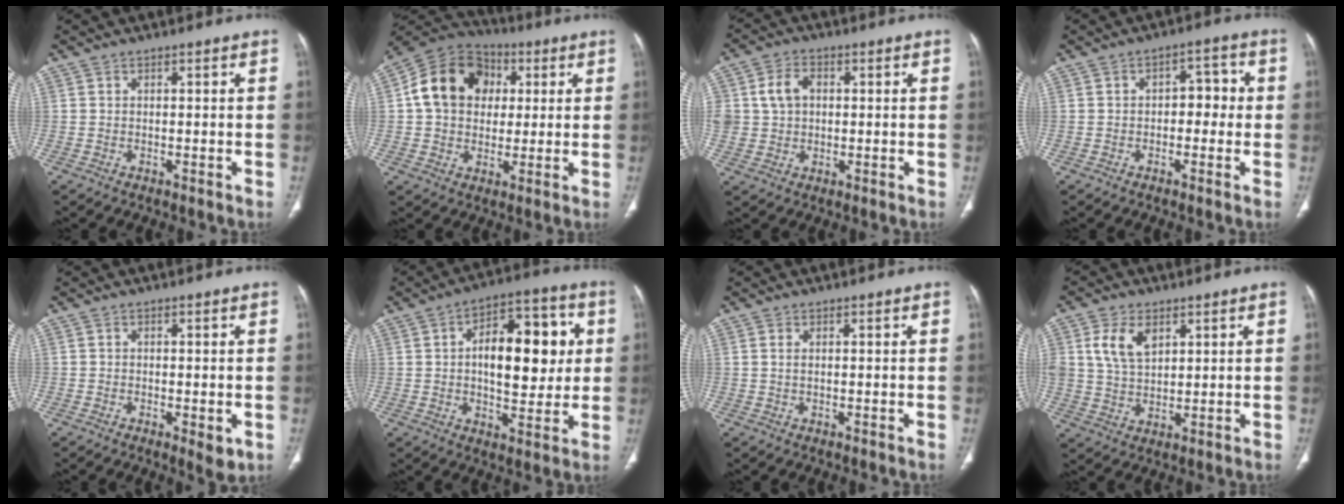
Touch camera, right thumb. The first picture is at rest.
{"total": 15.0, "force": [2.7, 12.0, 8.6], "torque": [-0.131, 0.015, 0.036]}
{"total": 7.1, "force": [1.1, 5.6, 4.2], "torque": [-0.071, 0.007, 0.025]}
{"total": 5.0, "force": [-0.3, 3.3, 3.8], "torque": [-0.025, 0.020, -0.013]}
{"total": 3.6, "force": [-1.2, 1.5, 3.0], "torque": [-0.038, -0.006, -0.016]}
{"total": 17.3, "force": [2.4, 9.1, 14.6], "torque": [-0.174, 0.015, 0.033]}
{"total": 0.9, "force": [0.2, 0.5, 0.8], "torque": [-0.022, 0.003, 0.007]}
{"total": 7.7, "force": [3.2, 4.8, 5.1], "torque": [-0.088, -0.010, 0.067]}